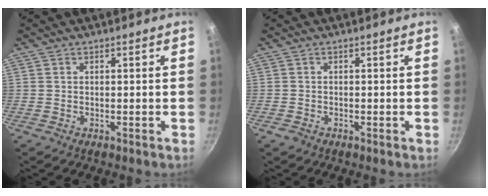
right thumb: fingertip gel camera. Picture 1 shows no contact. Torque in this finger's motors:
{"motor_torque": [0.23, 0.03, 0.14, -0.04, 0.04]}